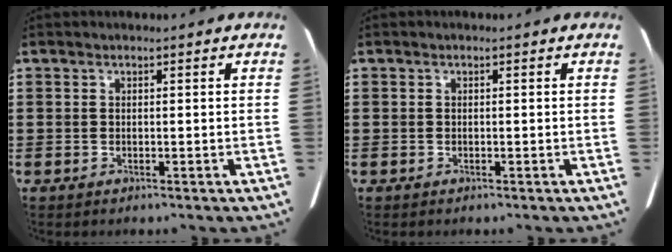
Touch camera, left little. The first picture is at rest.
{"total": 0.0}